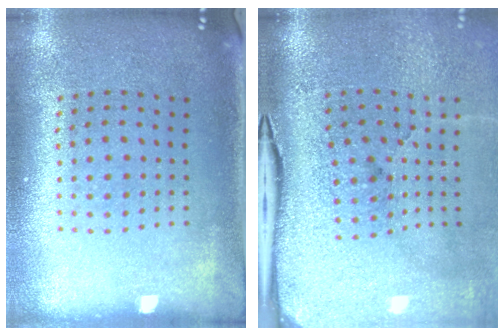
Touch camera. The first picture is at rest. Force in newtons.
{"total": 5.1, "press": 4.0, "slide": 3.2}